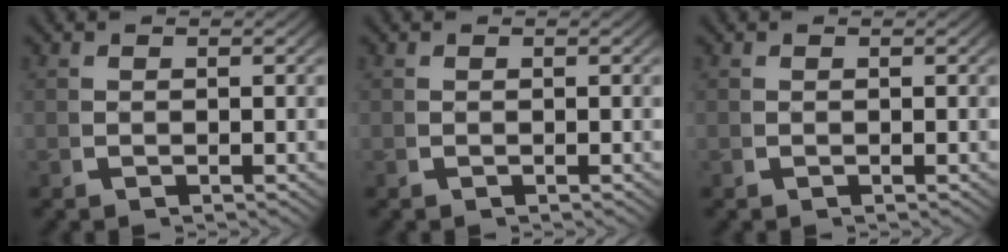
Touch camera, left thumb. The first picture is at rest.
{"total": 0.0}
{"total": 0.0}